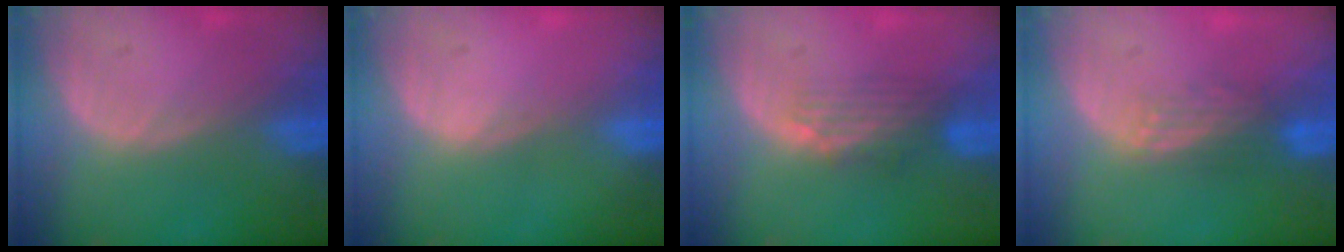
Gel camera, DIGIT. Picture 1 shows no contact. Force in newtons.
{"total": 0.0}
{"total": 3.3, "press": 3.0, "slide": 1.3}
{"total": 2.9, "press": 2.7, "slide": 1.1}